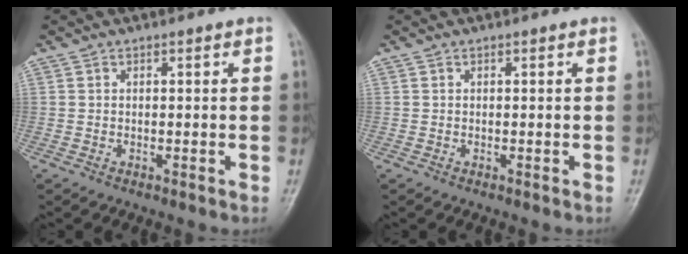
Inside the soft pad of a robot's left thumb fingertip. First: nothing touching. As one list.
[{"total": 0.0}]